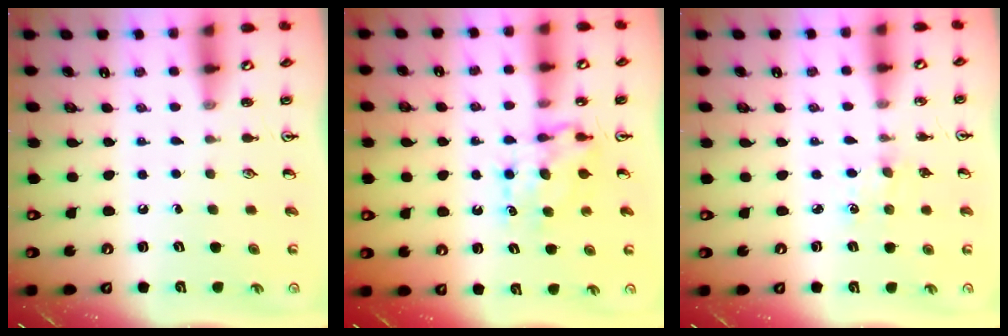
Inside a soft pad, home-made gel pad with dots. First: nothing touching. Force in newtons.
{"total": 7.3, "press": 7.3, "slide": 0.7}
{"total": 3.1, "press": 3.1, "slide": 0.5}